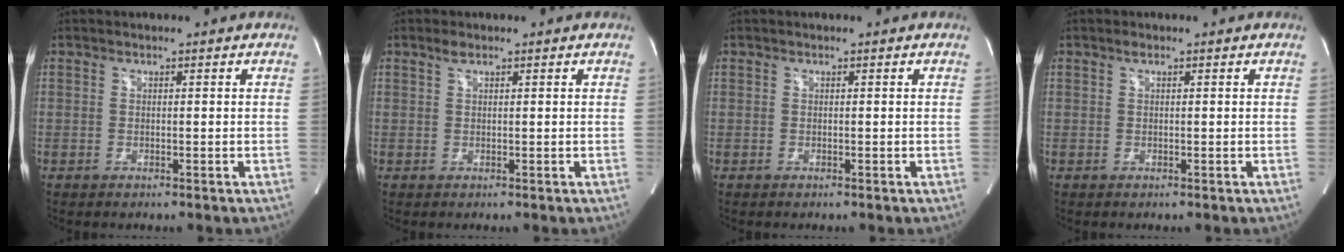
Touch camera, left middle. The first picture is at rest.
{"total": 1.2, "force": [0.8, 0.4, 0.7], "torque": [-0.018, 0.006, 0.018]}
{"total": 0.0}
{"total": 0.6, "force": [0.3, 0.1, 0.4], "torque": [-0.010, 0.004, 0.004]}